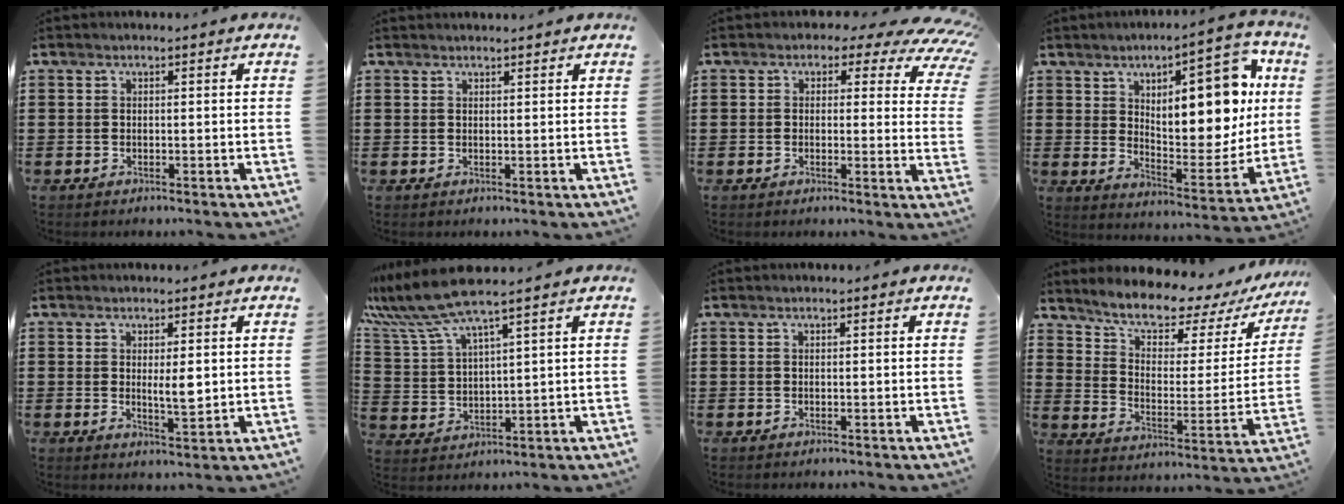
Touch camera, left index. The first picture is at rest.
{"total": 0.8, "force": [0.8, 0.0, 0.1], "torque": [-0.003, -0.001, 0.016]}
{"total": 3.5, "force": [1.8, 2.4, 1.8], "torque": [-0.034, -0.012, 0.024]}
{"total": 13.6, "force": [4.9, 5.7, 11.3], "torque": [-0.162, -0.023, 0.078]}
{"total": 3.6, "force": [0.5, 1.0, 3.4], "torque": [-0.049, -0.006, 0.005]}
{"total": 8.3, "force": [6.8, 0.3, 4.8], "torque": [-0.123, -0.027, 0.118]}
{"total": 0.0}
{"total": 7.4, "force": [6.6, 1.7, 2.9], "torque": [-0.076, -0.050, 0.109]}